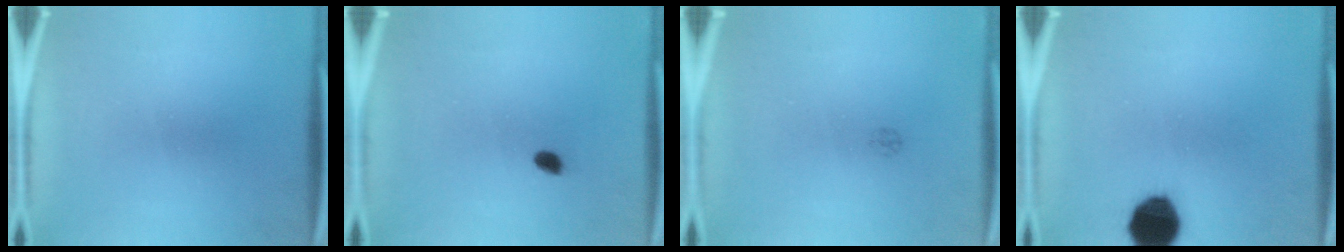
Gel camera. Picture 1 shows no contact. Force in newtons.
{"total": 1.6}
{"total": 1.0}
{"total": 12.7}